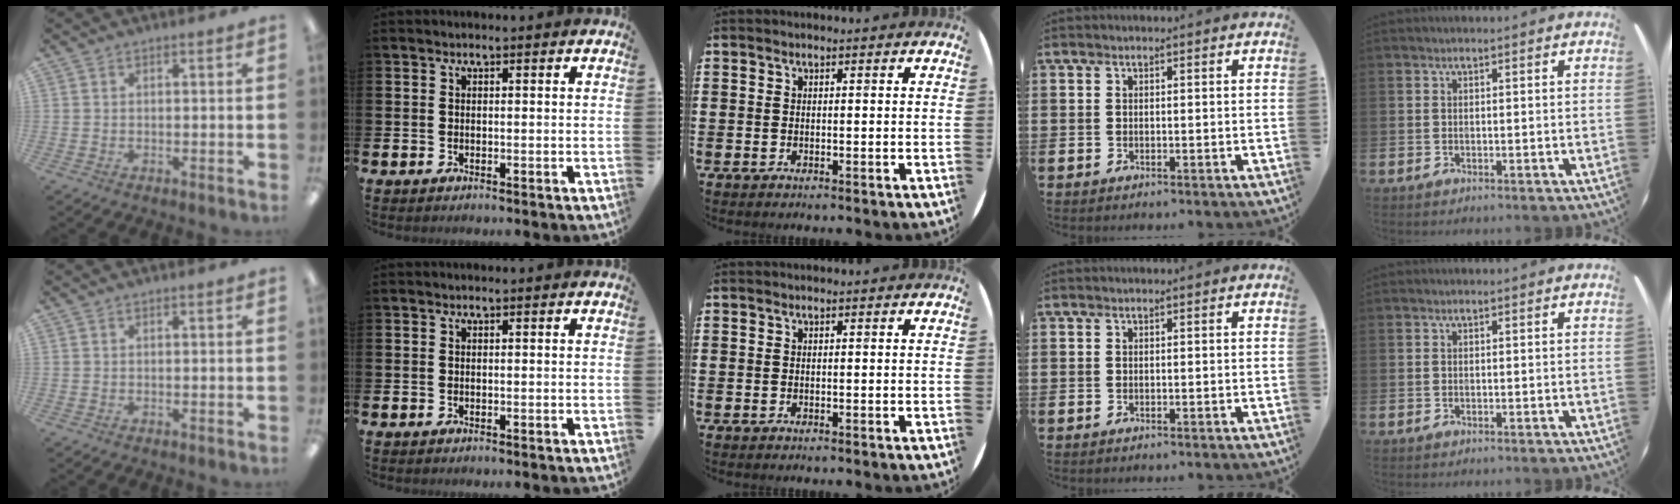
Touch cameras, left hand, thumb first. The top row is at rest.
{}